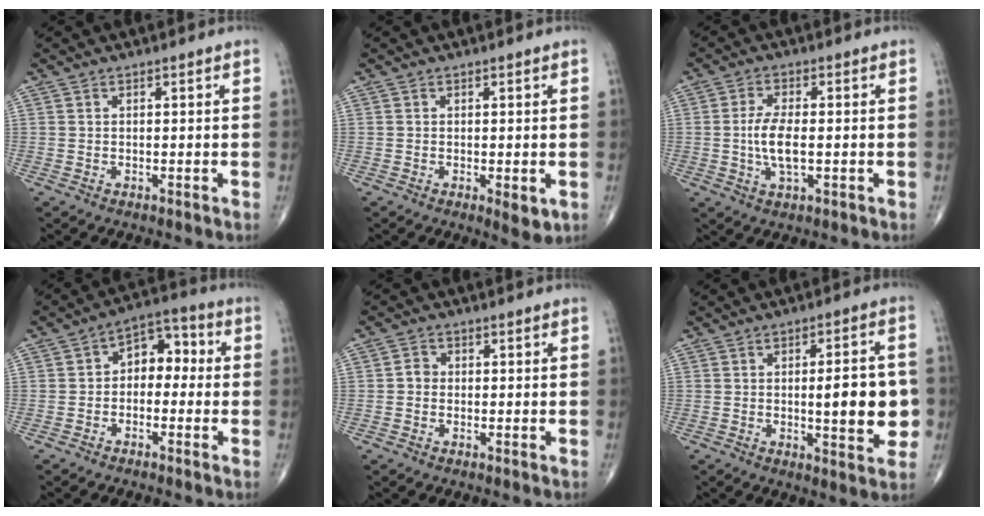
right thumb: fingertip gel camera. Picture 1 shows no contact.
{"total": 3.0, "force": [-0.7, 1.1, 2.7], "torque": [-0.033, -0.008, -0.008]}
{"total": 6.3, "force": [-0.5, 2.6, 5.7], "torque": [-0.121, -0.002, -0.012]}
{"total": 7.5, "force": [-0.4, 5.2, 5.4], "torque": [-0.047, 0.039, -0.024]}
{"total": 1.9, "force": [-0.2, 1.7, 0.8], "torque": [-0.002, 0.006, -0.009]}
{"total": 12.0, "force": [-0.9, 3.6, 11.4], "torque": [-0.137, 0.002, -0.010]}